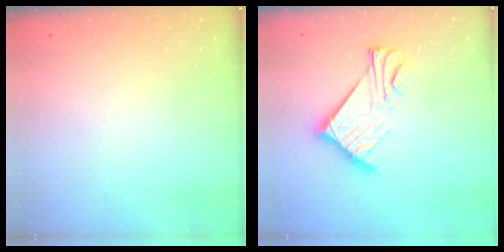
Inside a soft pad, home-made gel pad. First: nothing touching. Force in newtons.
{"total": 12.0, "press": 12.0, "slide": 0.6}